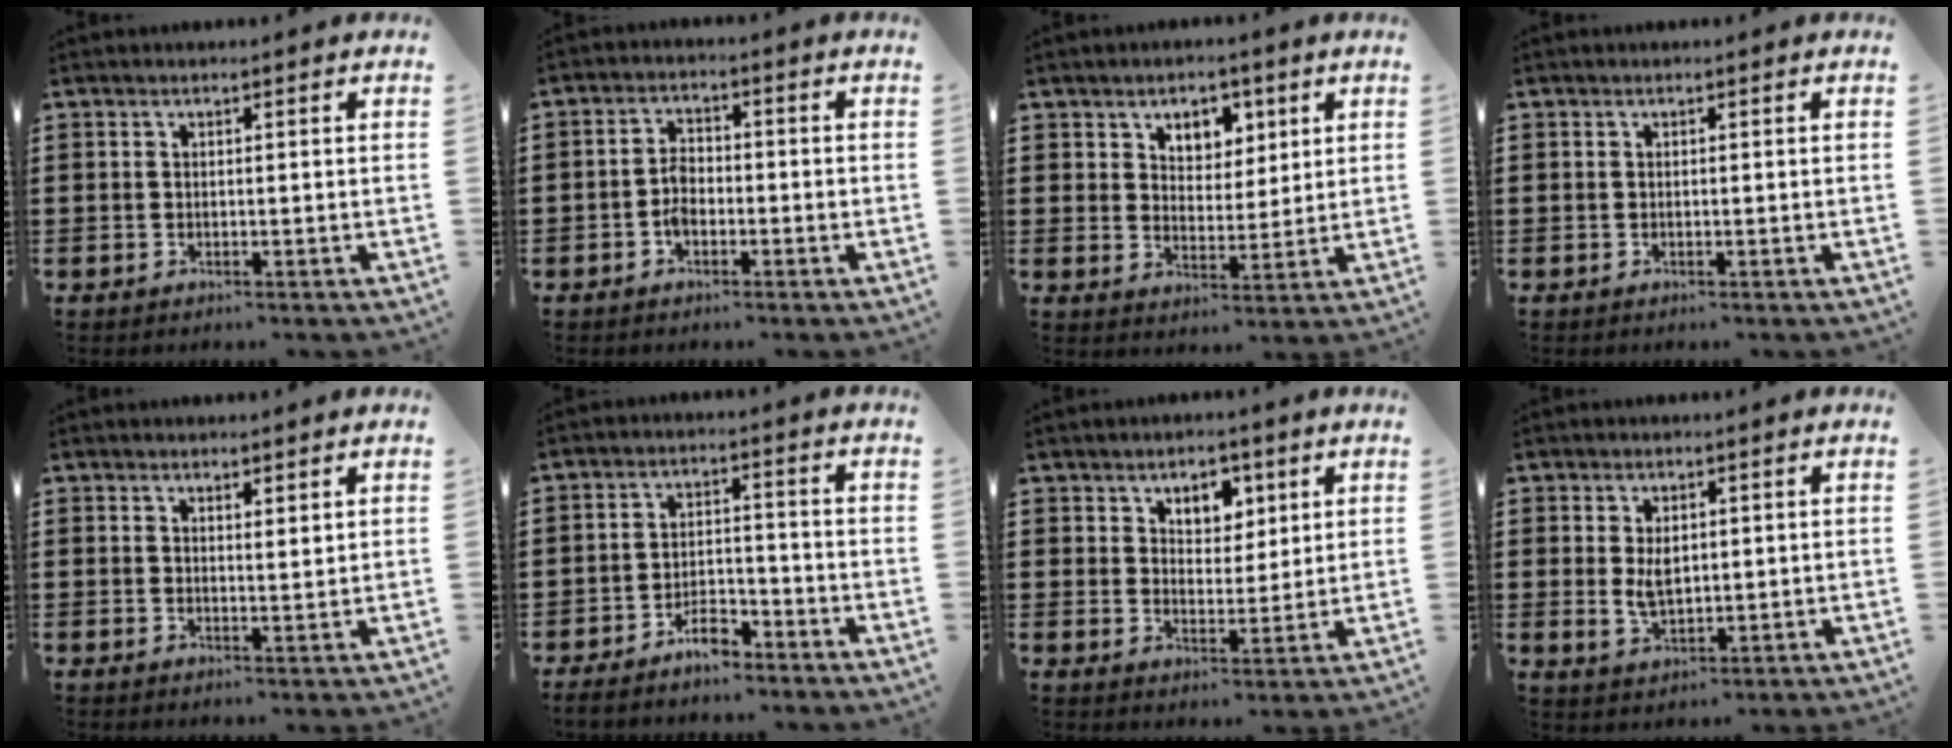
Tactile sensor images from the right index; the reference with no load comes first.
{"total": 3.5, "force": [-1.3, 2.0, 2.7], "torque": [-0.056, 0.003, -0.025]}
{"total": 4.7, "force": [2.9, 3.4, 1.5], "torque": [-0.041, 0.006, 0.049]}
{"total": 0.0}
{"total": 1.4, "force": [1.4, 0.2, 0.3], "torque": [-0.008, 0.003, 0.026]}
{"total": 4.9, "force": [-4.0, 1.7, 2.4], "torque": [-0.044, 0.012, -0.075]}
{"total": 4.5, "force": [2.8, 3.1, 1.6], "torque": [-0.039, 0.007, 0.049]}
{"total": 4.1, "force": [0.3, 2.3, 3.4], "torque": [-0.063, 0.004, 0.004]}